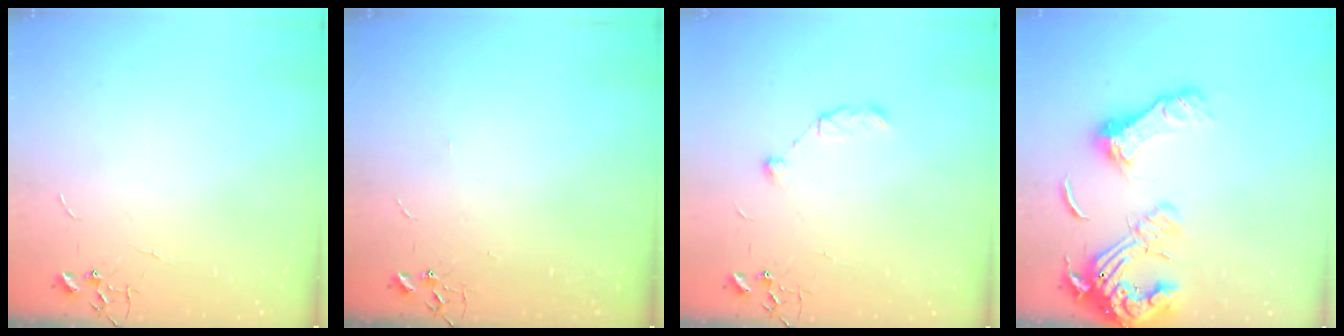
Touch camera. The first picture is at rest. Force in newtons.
{"total": 2.8, "press": 2.8, "slide": 0.5}
{"total": 7.2, "press": 7.1, "slide": 0.7}
{"total": 17.6, "press": 17.5, "slide": 2.3}